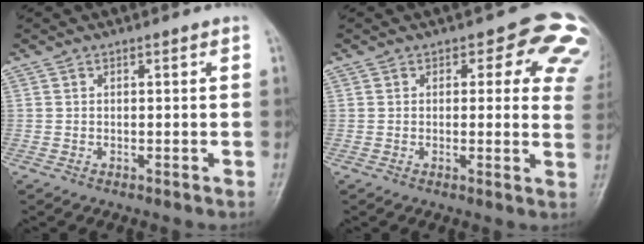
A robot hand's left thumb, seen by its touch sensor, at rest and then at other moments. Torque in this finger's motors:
{"motor_torque": [0.58, 0.59, 0.30, -0.28, 0.03]}